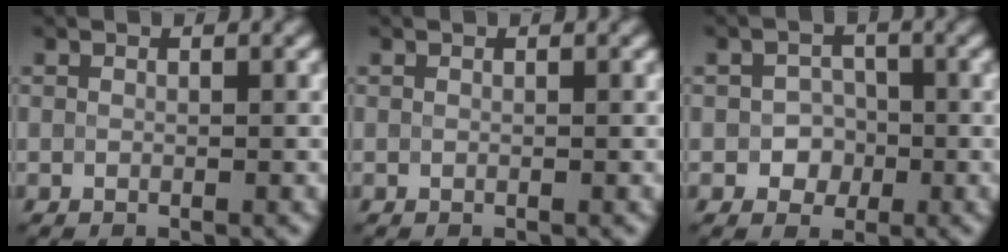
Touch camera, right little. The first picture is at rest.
{"total": 0.0}
{"total": 2.5, "force": [-0.7, 2.2, 1.1], "torque": [-0.007, 0.001, -0.019]}